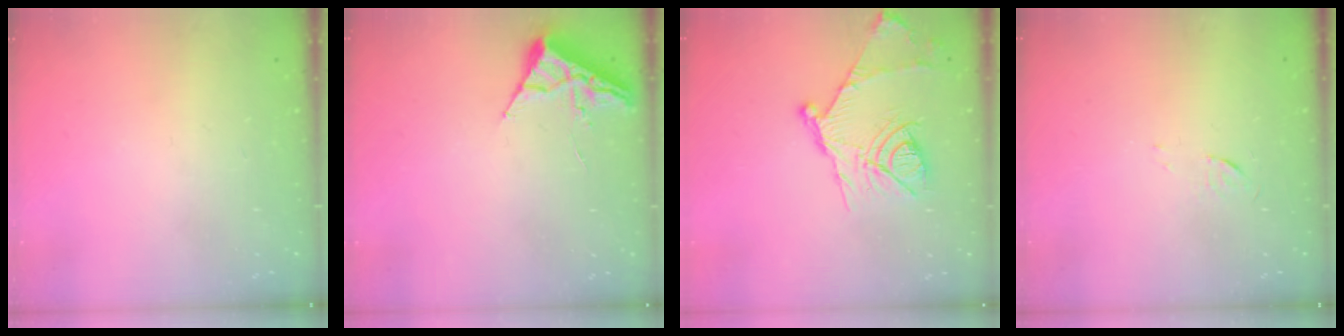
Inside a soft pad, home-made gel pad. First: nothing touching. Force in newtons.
{"total": 3.7, "press": 3.6, "slide": 0.5}
{"total": 15.1, "press": 15.0, "slide": 1.3}
{"total": 3.6, "press": 3.6, "slide": 0.3}